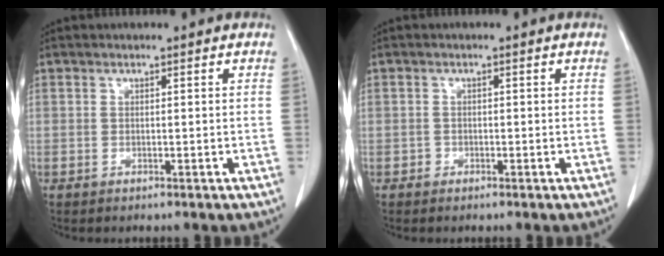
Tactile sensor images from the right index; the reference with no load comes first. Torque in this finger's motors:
{"motor_torque": [-0.70, 0.38, -0.98, -0.19]}